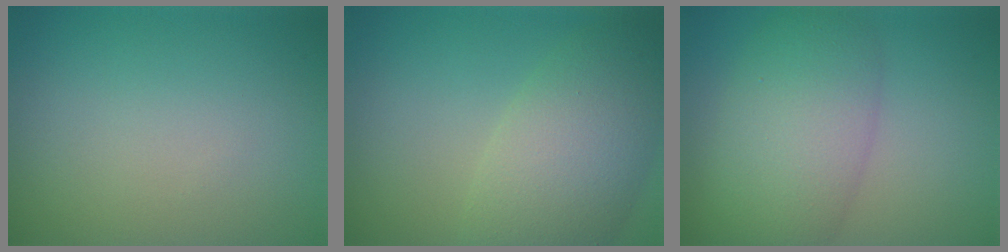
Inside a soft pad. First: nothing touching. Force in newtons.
{"total": 7.5, "press": 7.5, "slide": 0.6}
{"total": 7.1, "press": 7.1, "slide": 0.2}